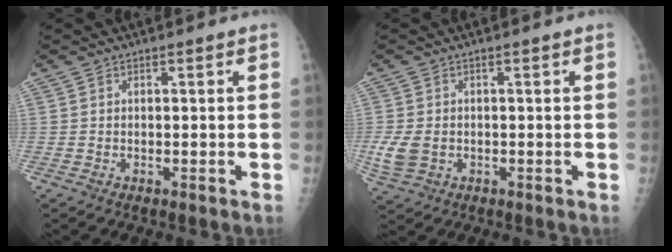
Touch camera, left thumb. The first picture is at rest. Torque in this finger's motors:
{"motor_torque": [0.05, 0.05, 0.23, 0.17, 0.05]}